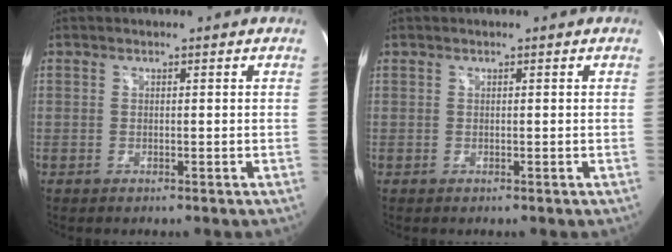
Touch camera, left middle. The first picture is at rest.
{"total": 0.0}